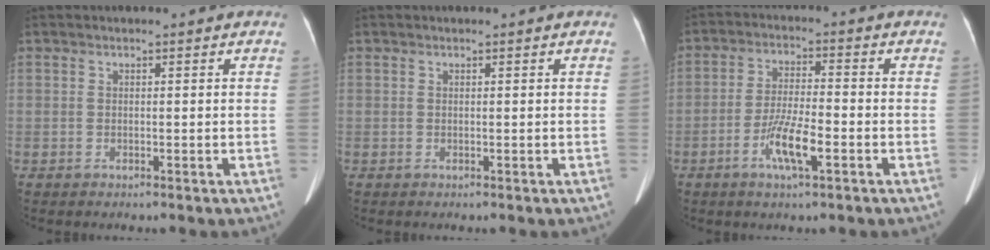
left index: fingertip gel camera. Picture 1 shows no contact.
{"total": 0.0}
{"total": 6.9, "force": [-3.0, 1.0, 6.1], "torque": [-0.122, -0.004, -0.057]}